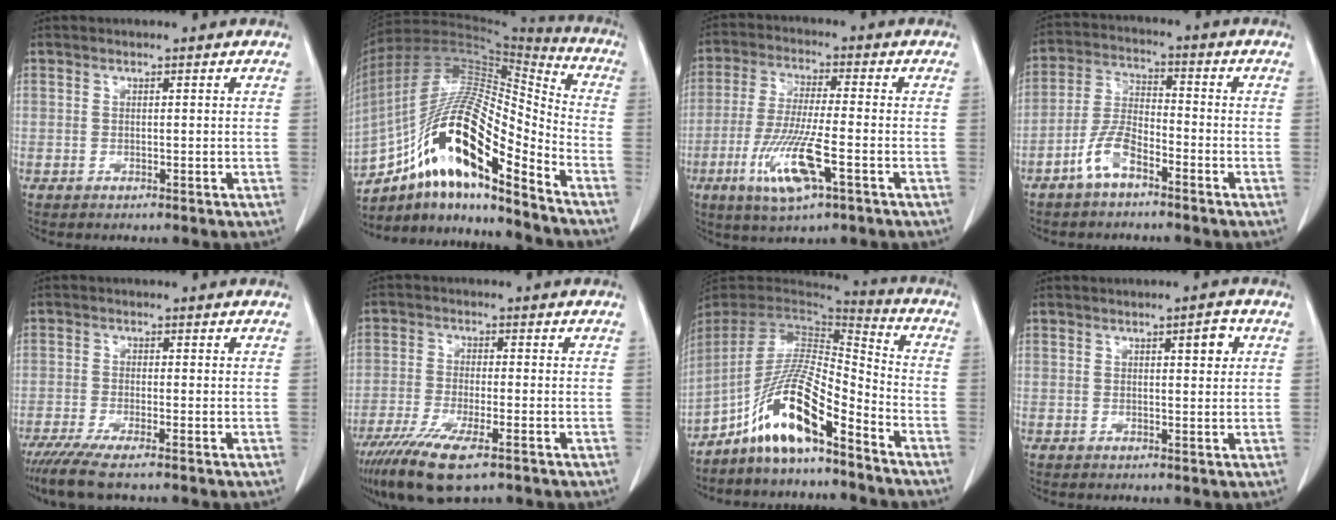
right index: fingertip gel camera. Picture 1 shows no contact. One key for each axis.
{"total": 21.3, "fx": -12.4, "fy": 4.1, "fz": 16.8, "tx": -0.327, "ty": 0.003, "tz": -0.218}
{"total": 11.1, "fx": -4.4, "fy": 1.2, "fz": 10.1, "tx": -0.208, "ty": -0.022, "tz": -0.082}
{"total": 6.7, "fx": -4.3, "fy": 2.3, "fz": 4.6, "tx": -0.105, "ty": 0.008, "tz": -0.085}
{"total": 5.9, "fx": -4.6, "fy": 0.0, "fz": 3.7, "tx": -0.058, "ty": -0.014, "tz": -0.078}
{"total": 10.1, "fx": -6.5, "fy": 1.9, "fz": 7.5, "tx": -0.137, "ty": -0.026, "tz": -0.108}
{"total": 12.5, "fx": -8.0, "fy": 2.0, "fz": 9.4, "tx": -0.183, "ty": 0.007, "tz": -0.148}
{"total": 2.7, "fx": 1.0, "fy": 0.7, "fz": 2.4, "tx": -0.033, "ty": 0.001, "tz": 0.012}